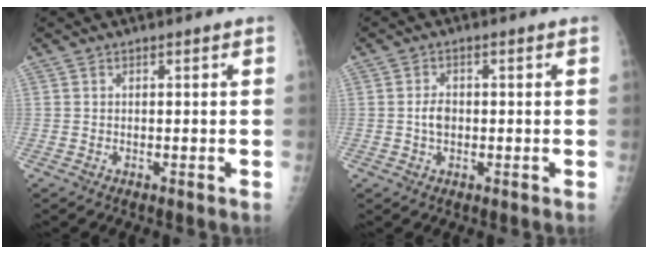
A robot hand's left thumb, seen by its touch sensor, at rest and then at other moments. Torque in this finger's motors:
{"motor_torque": [0.58, 0.74, 0.33, -0.16, 0.01]}